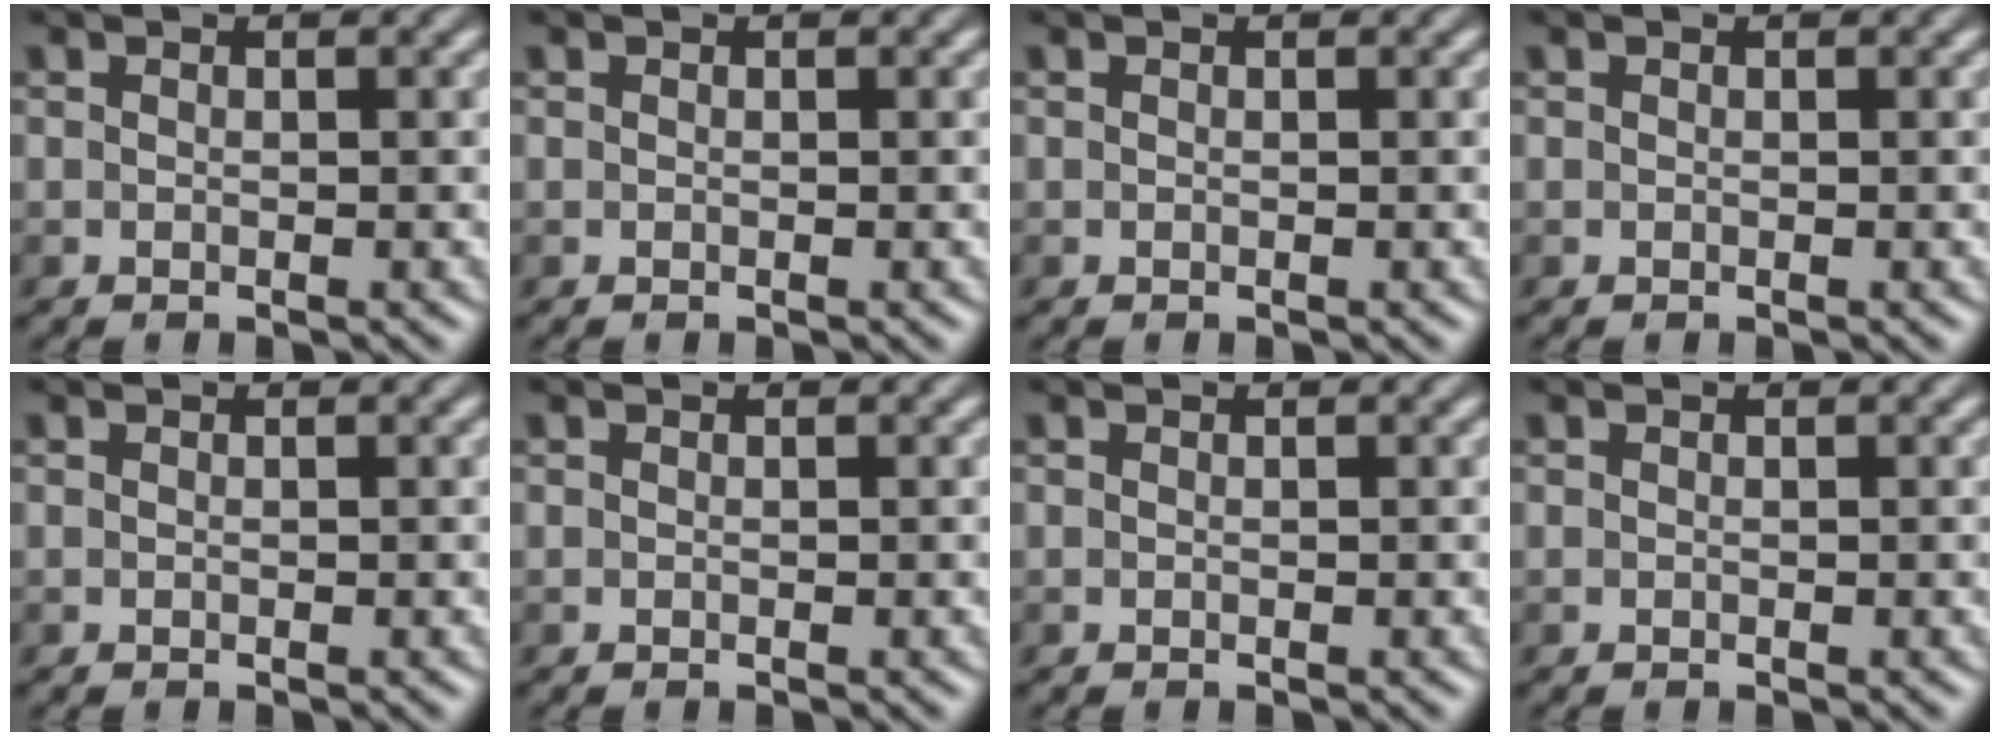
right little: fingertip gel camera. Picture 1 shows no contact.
{"total": 0.0}
{"total": 0.0}
{"total": 0.0}
{"total": 0.0}
{"total": 0.0}
{"total": 0.0}
{"total": 0.0}